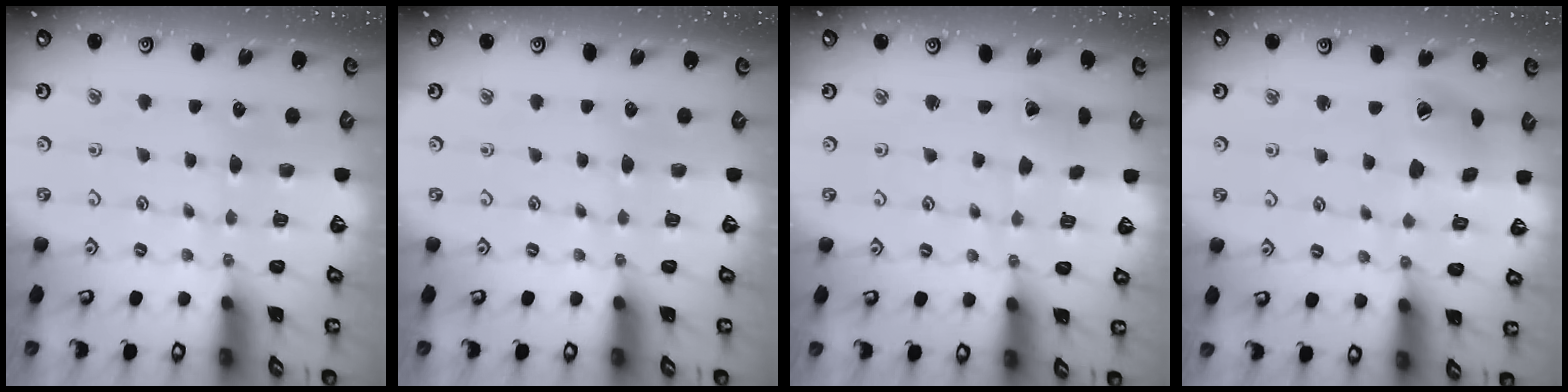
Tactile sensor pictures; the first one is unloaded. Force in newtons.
{"total": 0.0}
{"total": 2.4, "press": 2.4, "slide": 0.1}
{"total": 9.2, "press": 9.1, "slide": 1.2}